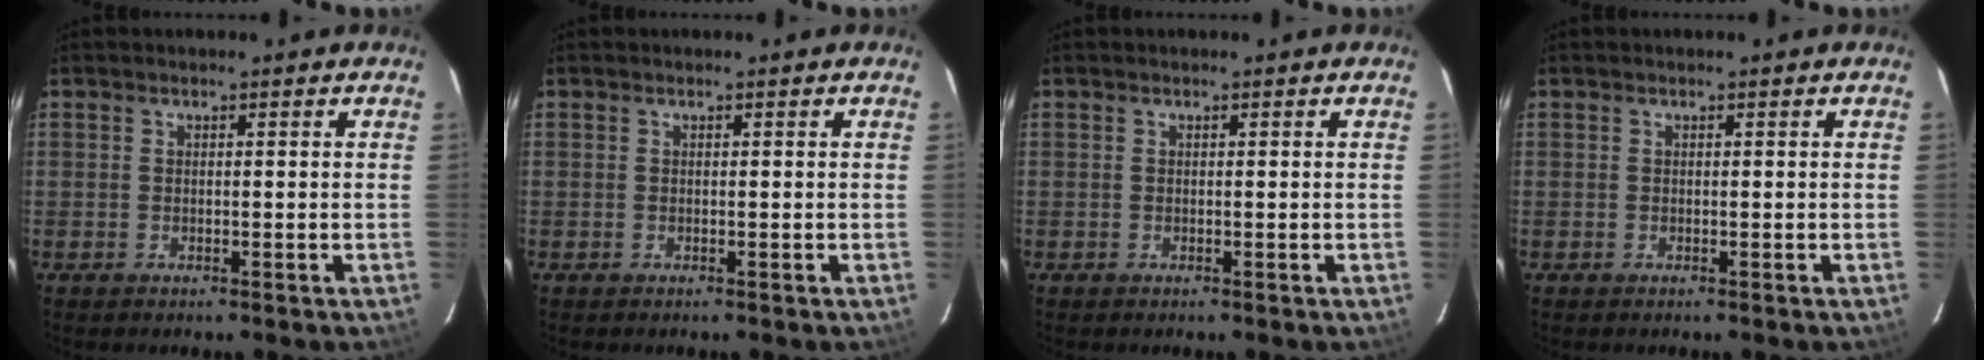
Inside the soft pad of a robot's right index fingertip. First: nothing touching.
{"total": 0.0}
{"total": 0.0}
{"total": 0.0}